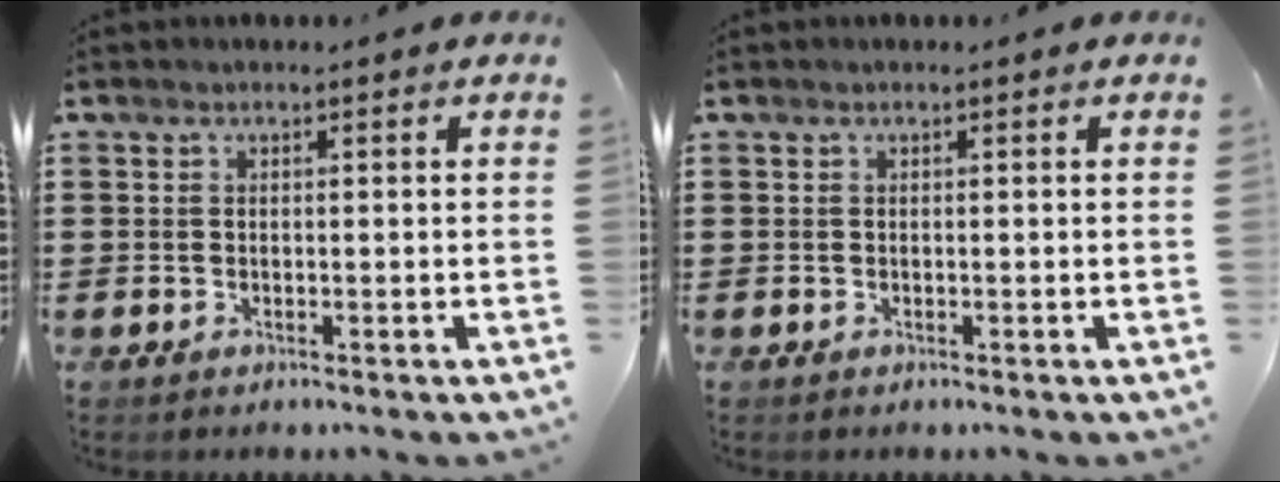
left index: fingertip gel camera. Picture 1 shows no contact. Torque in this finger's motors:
{"motor_torque": [-0.03, -0.03, 0.00, 0.00]}